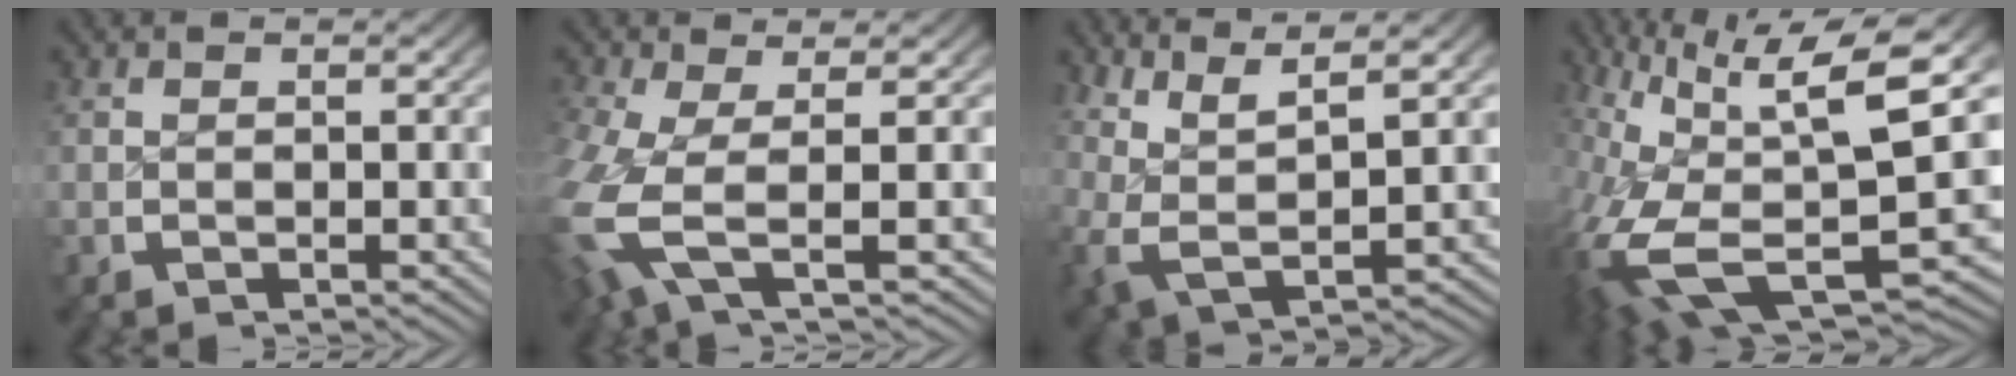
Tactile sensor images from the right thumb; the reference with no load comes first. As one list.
[{"total": 7.1, "force": [-0.4, 3.7, 6.0], "torque": [-0.174, -0.033, 0.003]}, {"total": 9.1, "force": [3.1, 5.6, 6.5], "torque": [-0.134, -0.010, 0.051]}, {"total": 13.3, "force": [-1.8, 6.8, 11.3], "torque": [-0.232, -0.056, 0.005]}]